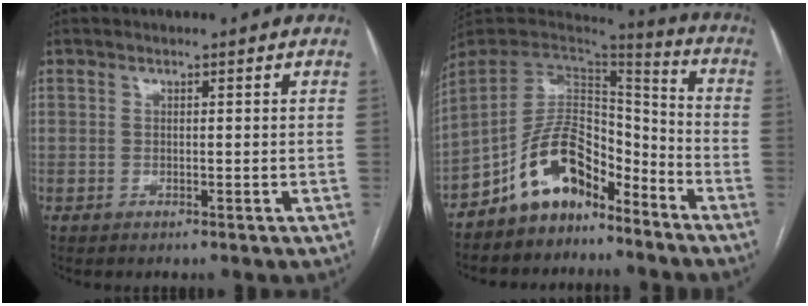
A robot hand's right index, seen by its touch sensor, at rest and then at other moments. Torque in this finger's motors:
{"motor_torque": [0.90, -0.76, 0.05, 0.00]}